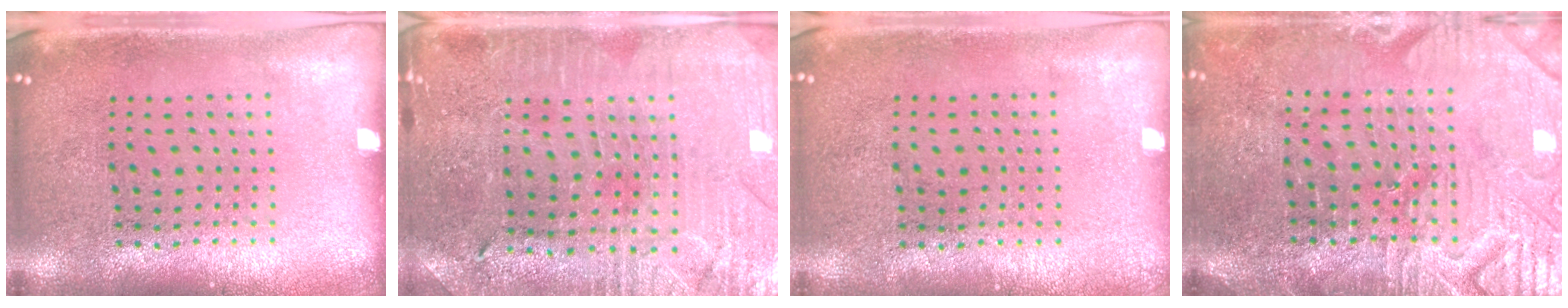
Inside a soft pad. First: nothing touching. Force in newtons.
{"total": 1.5, "press": 1.4, "slide": 0.2}
{"total": 0.0}
{"total": 4.0, "press": 3.8, "slide": 1.4}